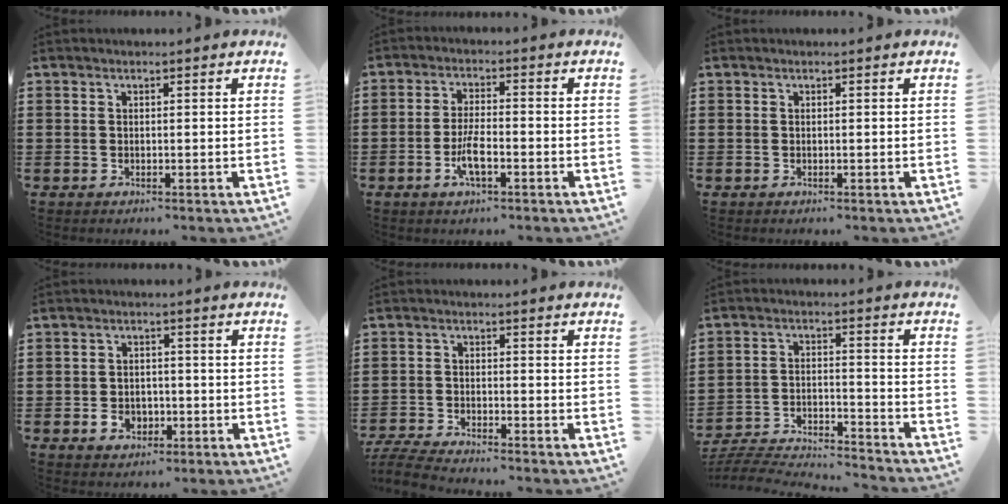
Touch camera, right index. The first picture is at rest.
{"total": 5.0, "force": [-1.9, 1.4, 4.4], "torque": [-0.095, -0.004, -0.040]}
{"total": 0.0}
{"total": 3.4, "force": [-1.3, 2.7, 1.7], "torque": [-0.038, 0.004, -0.025]}
{"total": 4.1, "force": [-4.0, 0.0, 0.9], "torque": [-0.036, -0.013, -0.085]}
{"total": 5.4, "force": [-5.3, 0.3, 1.1], "torque": [-0.038, -0.007, -0.112]}